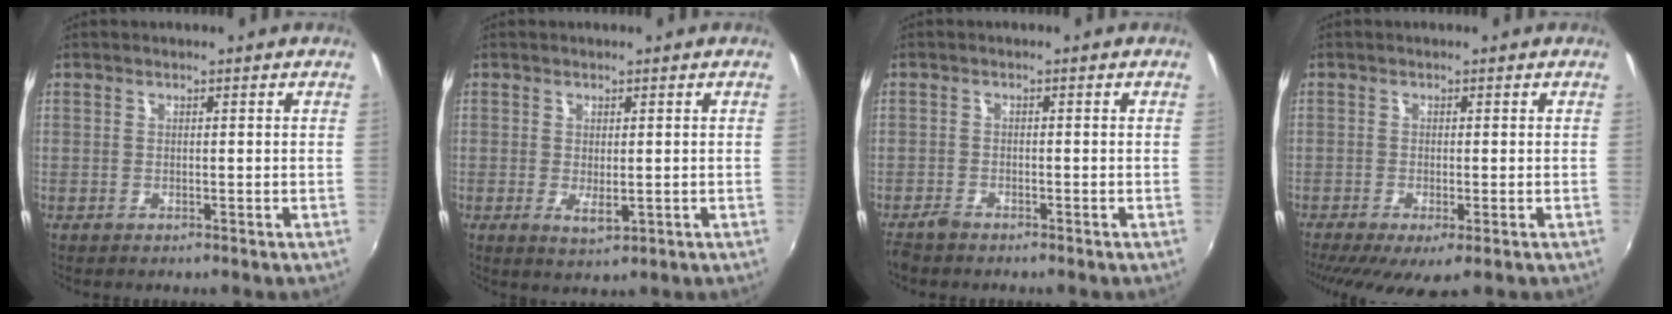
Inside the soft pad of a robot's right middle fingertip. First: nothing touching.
{"total": 2.8, "force": [-0.4, 1.2, 2.5], "torque": [-0.043, -0.009, -0.001]}
{"total": 2.3, "force": [-2.1, 0.7, 0.7], "torque": [-0.024, -0.005, -0.044]}
{"total": 6.9, "force": [-4.1, 1.4, 5.4], "torque": [-0.112, -0.033, -0.064]}